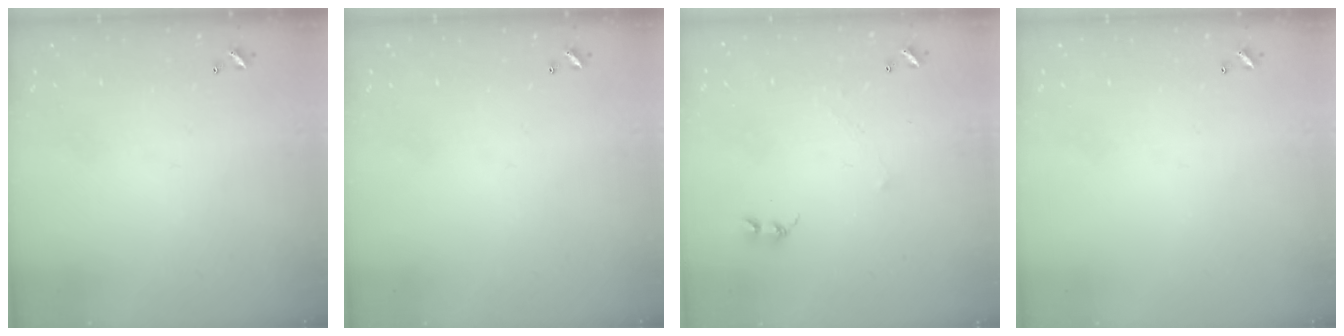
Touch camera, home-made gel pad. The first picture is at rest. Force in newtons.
{"total": 0.0}
{"total": 1.7, "press": 1.6, "slide": 0.4}
{"total": 0.0}